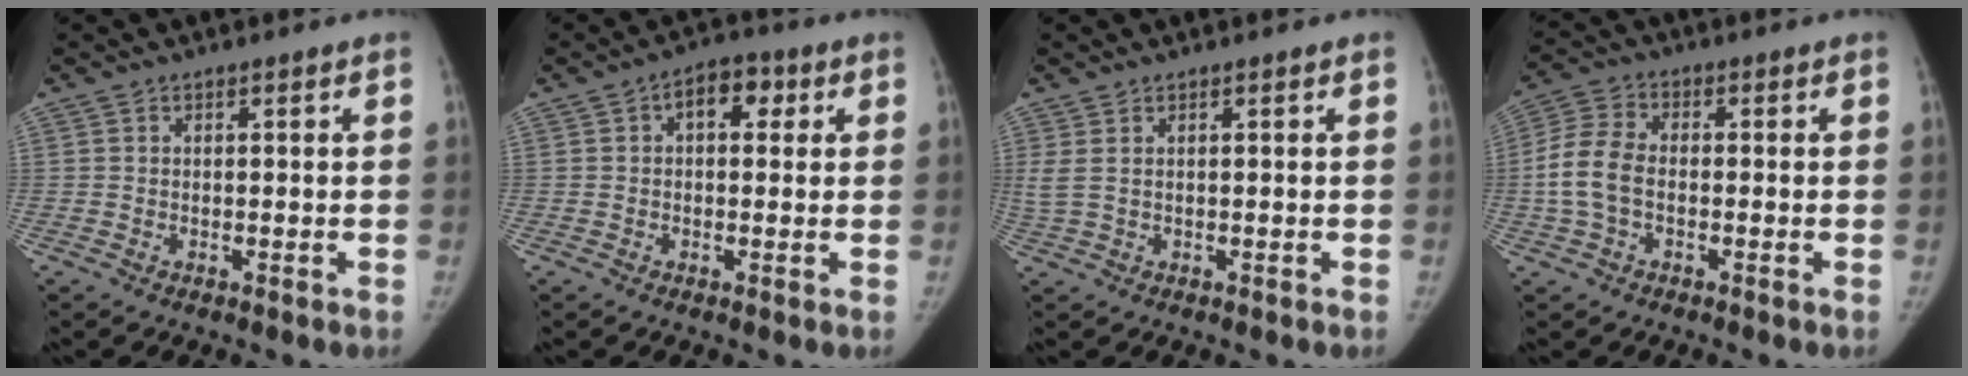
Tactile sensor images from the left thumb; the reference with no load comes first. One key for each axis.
{"total": 5.5, "fx": 1.4, "fy": 3.5, "fz": 4.0, "tx": -0.031, "ty": 0.011, "tz": 0.011}
{"total": 2.5, "fx": 0.7, "fy": 0.9, "fz": 2.2, "tx": -0.072, "ty": 0.011, "tz": 0.024}
{"total": 7.9, "fx": -1.3, "fy": 5.0, "fz": 6.0, "tx": -0.133, "ty": 0.019, "tz": -0.033}